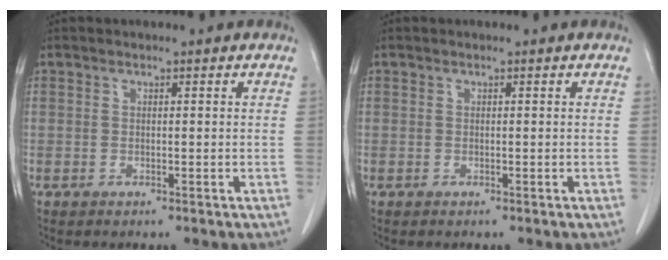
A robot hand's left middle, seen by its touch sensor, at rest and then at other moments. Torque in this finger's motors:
{"motor_torque": [0.99, -1.15, 0.10, 0.01]}